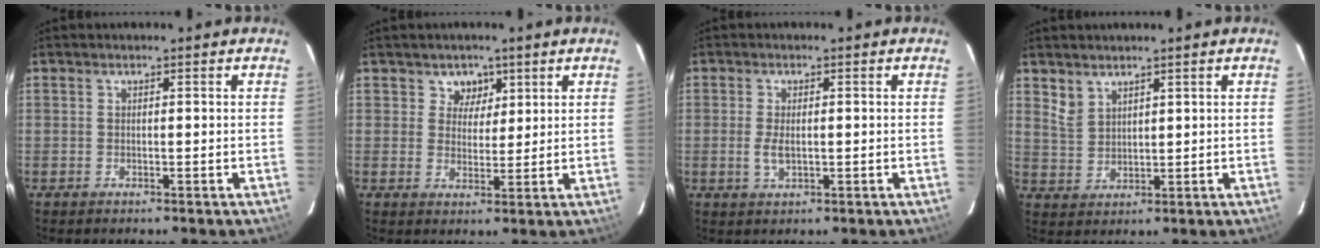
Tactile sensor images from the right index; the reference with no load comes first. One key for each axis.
{"total": 3.9, "fx": 2.1, "fy": 3.2, "fz": 0.4, "tx": 0.004, "ty": 0.001, "tz": 0.034}
{"total": 3.0, "fx": -0.4, "fy": 1.3, "fz": 2.7, "tx": -0.053, "ty": -0.005, "tz": -0.005}
{"total": 3.8, "fx": 3.1, "fy": 1.8, "fz": 1.2, "tx": -0.023, "ty": 0.004, "tz": 0.068}